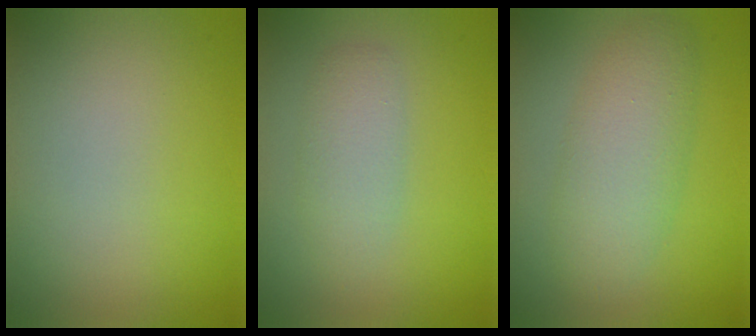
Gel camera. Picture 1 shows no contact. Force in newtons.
{"total": 2.7, "press": 2.7, "slide": 0.1}
{"total": 5.3, "press": 5.3, "slide": 0.1}